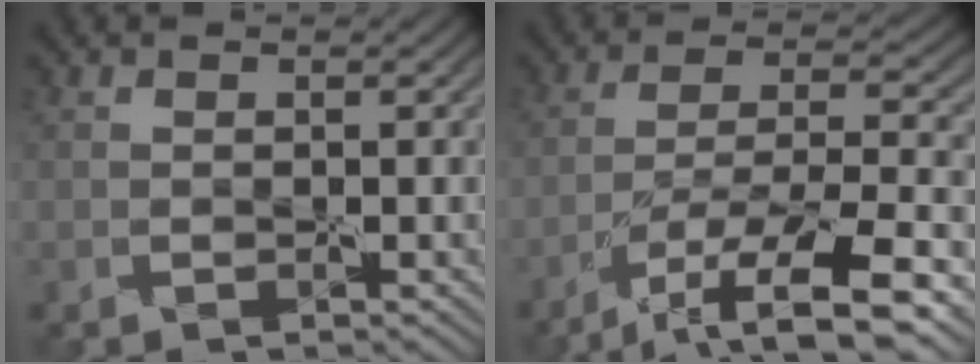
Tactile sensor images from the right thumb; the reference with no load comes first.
{"total": 11.2, "force": [-7.5, 2.5, 7.9], "torque": [-0.142, 0.000, -0.123]}